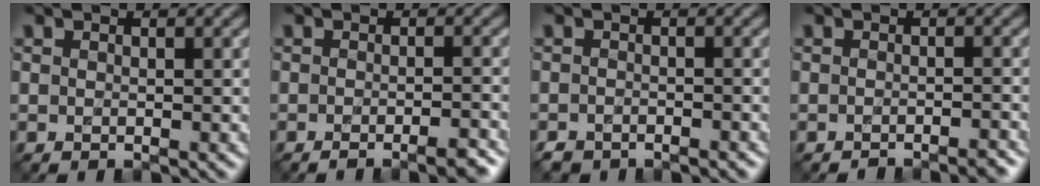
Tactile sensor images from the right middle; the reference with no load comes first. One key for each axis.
{"total": 3.4, "fx": -2.3, "fy": 0.7, "fz": 2.4, "tx": -0.028, "ty": 0.005, "tz": -0.033}
{"total": 2.1, "fx": -1.9, "fy": 0.8, "fz": 0.3, "tx": -0.004, "ty": 0.002, "tz": -0.030}
{"total": 1.9, "fx": -1.7, "fy": 0.3, "fz": 0.7, "tx": 0.001, "ty": 0.003, "tz": -0.025}